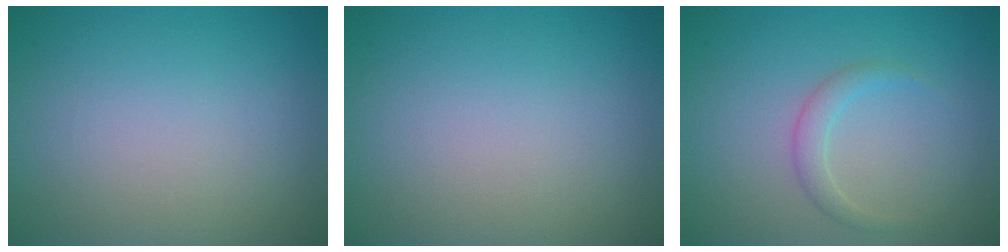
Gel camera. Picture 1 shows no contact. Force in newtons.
{"total": 0.0}
{"total": 1.6, "press": 1.6, "slide": 0.2}